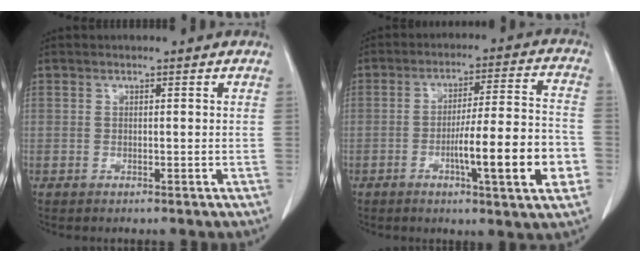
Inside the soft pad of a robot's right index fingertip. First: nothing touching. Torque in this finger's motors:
{"motor_torque": [1.91, -0.23, 0.83, 0.13]}